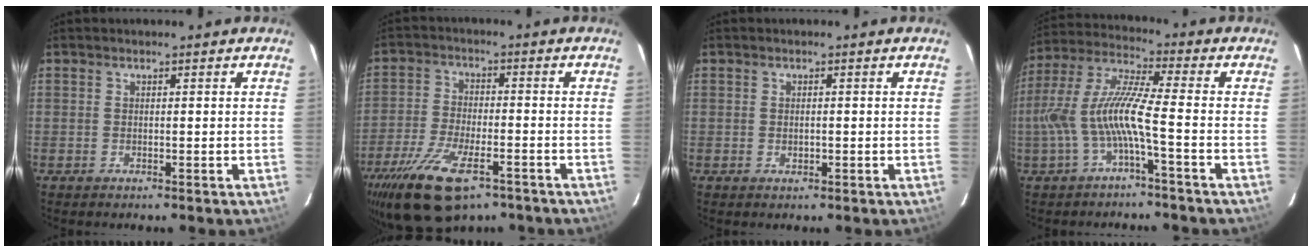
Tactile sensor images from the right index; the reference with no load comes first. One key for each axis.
{"total": 15.2, "fx": -9.4, "fy": 6.1, "fz": 10.3, "tx": -0.220, "ty": -0.034, "tz": -0.167}
{"total": 1.1, "fx": -0.2, "fy": 0.8, "fz": 0.7, "tx": -0.011, "ty": 0.000, "tz": -0.001}
{"total": 10.6, "fx": -3.3, "fy": 0.6, "fz": 10.1, "tx": -0.215, "ty": 0.007, "tz": -0.061}